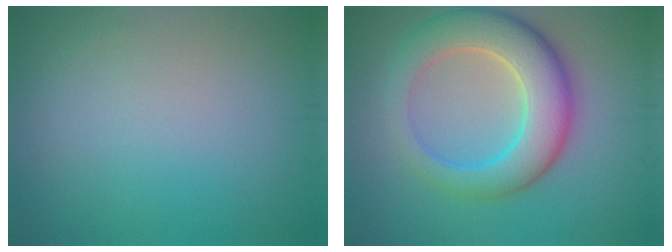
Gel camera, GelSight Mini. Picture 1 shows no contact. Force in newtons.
{"total": 8.2, "press": 8.2, "slide": 0.5}